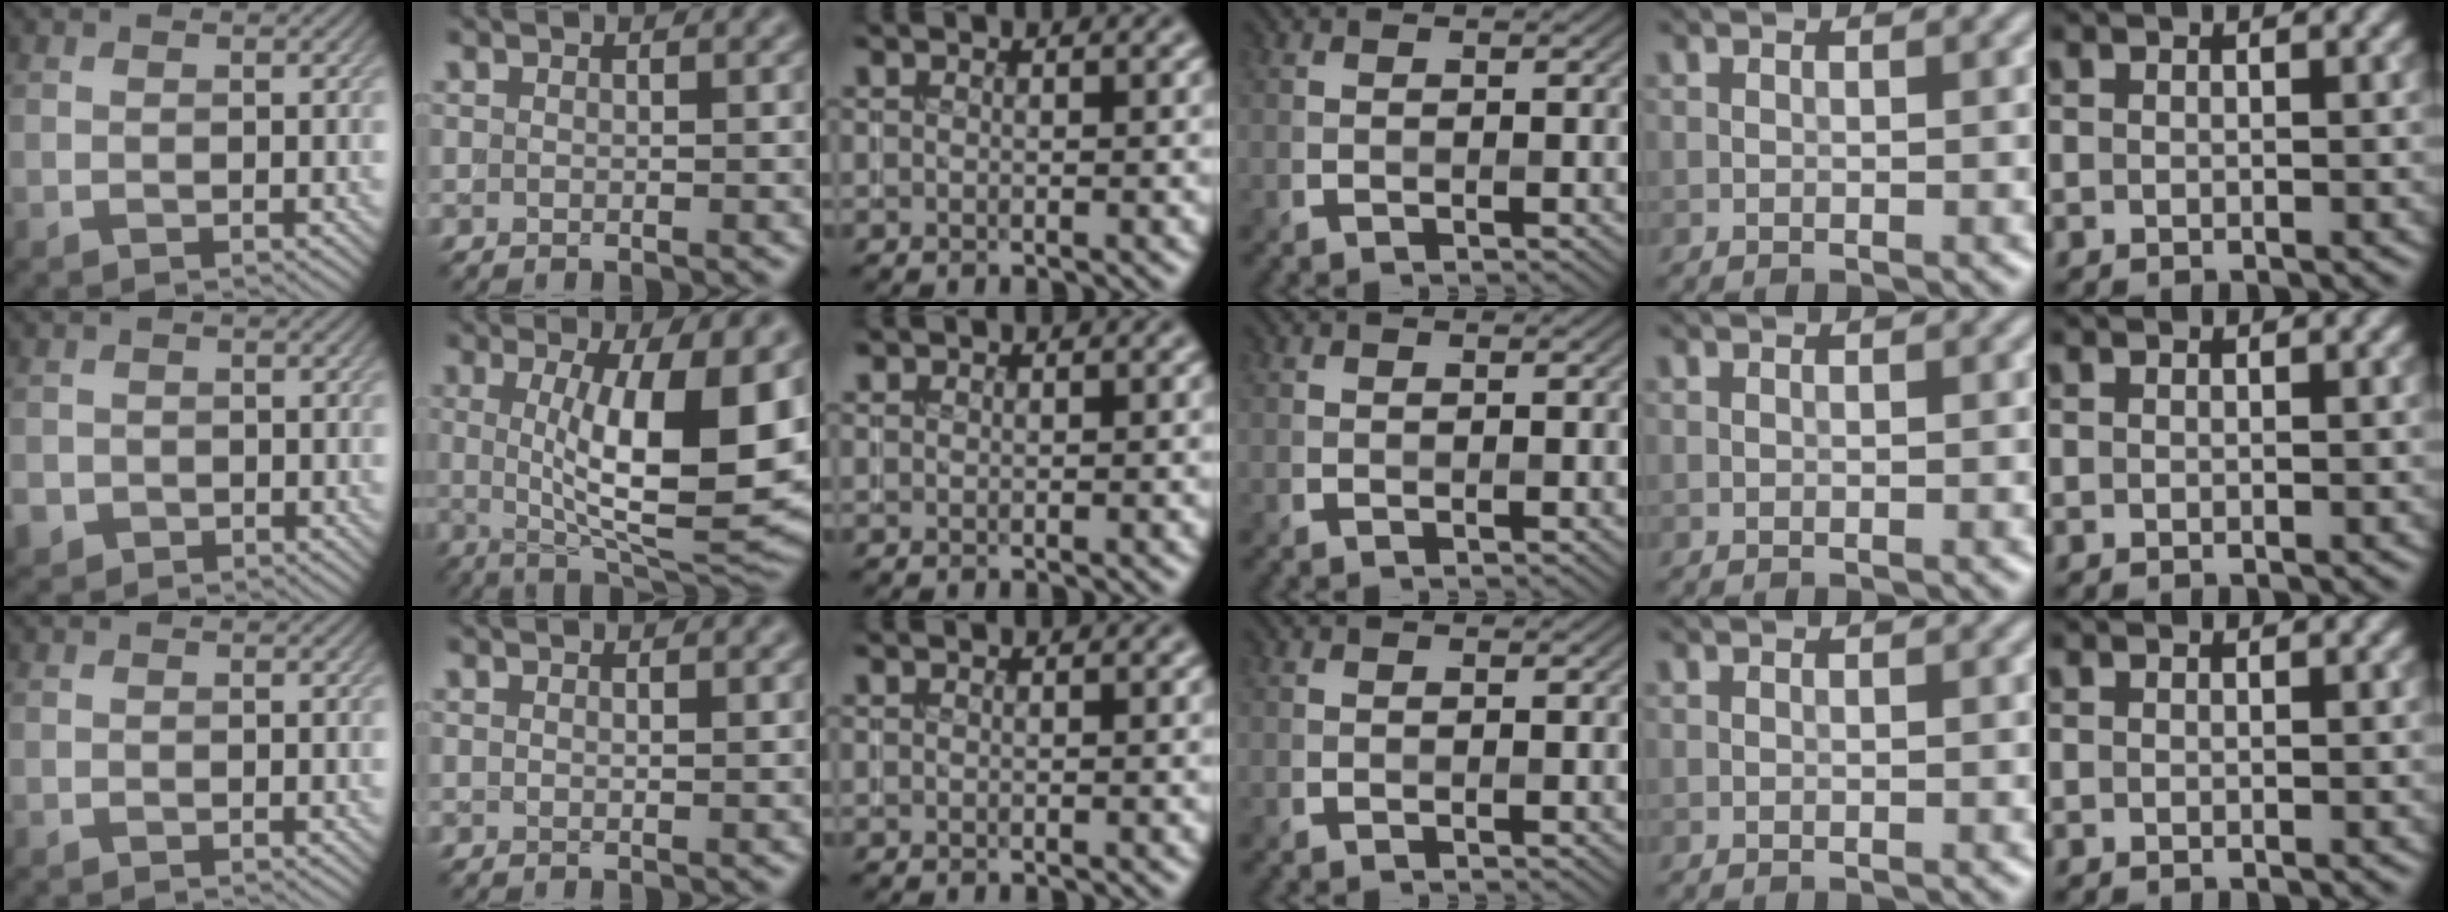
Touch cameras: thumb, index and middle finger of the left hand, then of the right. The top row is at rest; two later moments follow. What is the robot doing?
{"motion": "insert", "object": "coin"}